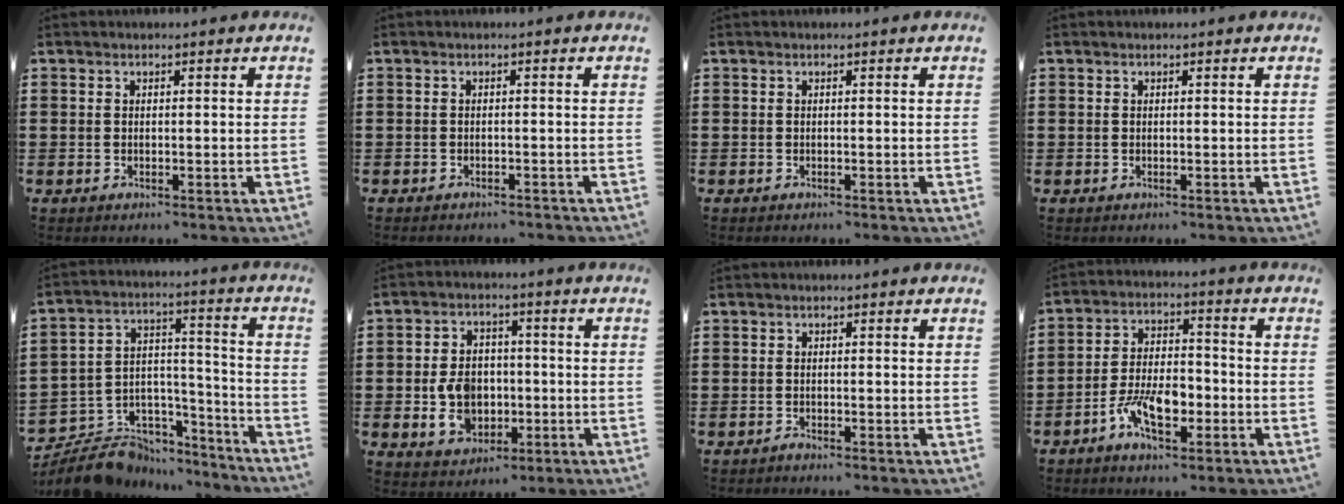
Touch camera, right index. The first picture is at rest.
{"total": 0.8, "force": [-0.8, 0.2, 0.0], "torque": [-0.004, 0.001, -0.017]}
{"total": 0.0}
{"total": 0.0}
{"total": 7.6, "force": [-6.1, 4.5, 0.6], "torque": [-0.025, 0.005, -0.112]}
{"total": 7.5, "force": [-1.2, 5.7, 4.8], "torque": [-0.107, 0.004, -0.024]}
{"total": 0.5, "force": [-0.5, 0.0, 0.1], "torque": [-0.004, -0.001, -0.011]}
{"total": 8.4, "force": [-3.9, 3.9, 6.4], "torque": [-0.135, 0.003, -0.075]}